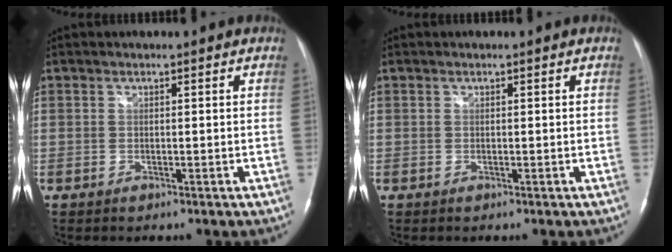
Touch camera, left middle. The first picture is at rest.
{"total": 0.0}